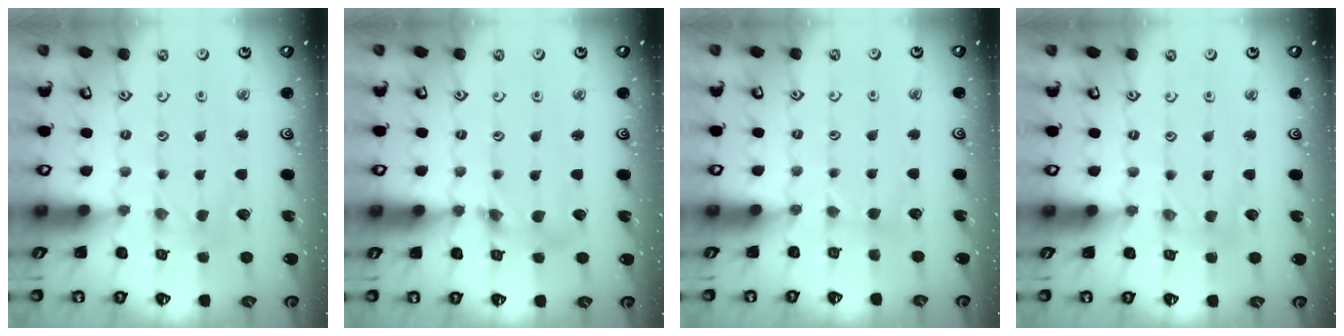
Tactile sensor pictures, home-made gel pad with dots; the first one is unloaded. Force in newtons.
{"total": 6.2, "press": 6.1, "slide": 0.7}
{"total": 1.6, "press": 1.5, "slide": 0.2}
{"total": 0.7, "press": 0.7, "slide": 0.2}